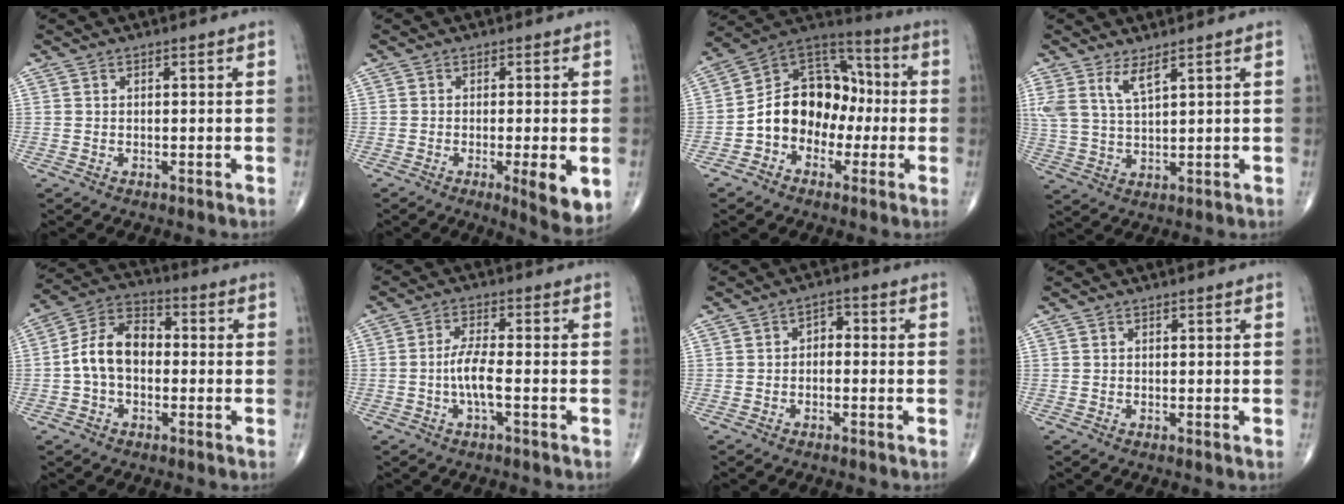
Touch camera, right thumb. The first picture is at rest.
{"total": 7.1, "force": [-1.8, 1.3, 6.7], "torque": [-0.092, -0.017, -0.027]}
{"total": 14.6, "force": [-2.7, 11.2, 9.0], "torque": [-0.104, 0.055, -0.059]}
{"total": 5.6, "force": [3.5, 1.5, 4.1], "torque": [-0.090, -0.020, 0.078]}
{"total": 10.3, "force": [-0.9, 6.9, 7.6], "torque": [-0.128, 0.036, -0.031]}
{"total": 4.9, "force": [-1.3, 1.0, 4.6], "torque": [-0.104, 0.013, -0.028]}
{"total": 2.7, "force": [-0.4, 1.9, 1.9], "torque": [-0.014, 0.018, -0.018]}
{"total": 0.0}